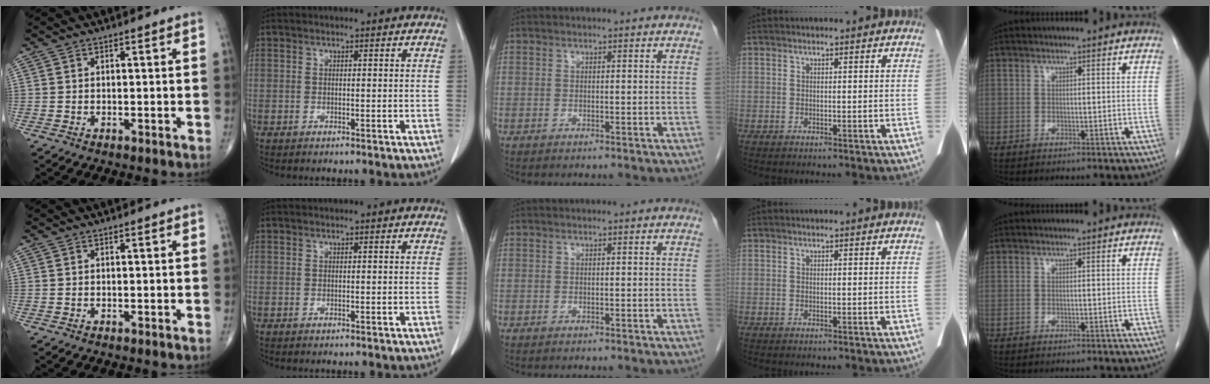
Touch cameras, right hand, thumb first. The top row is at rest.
{}